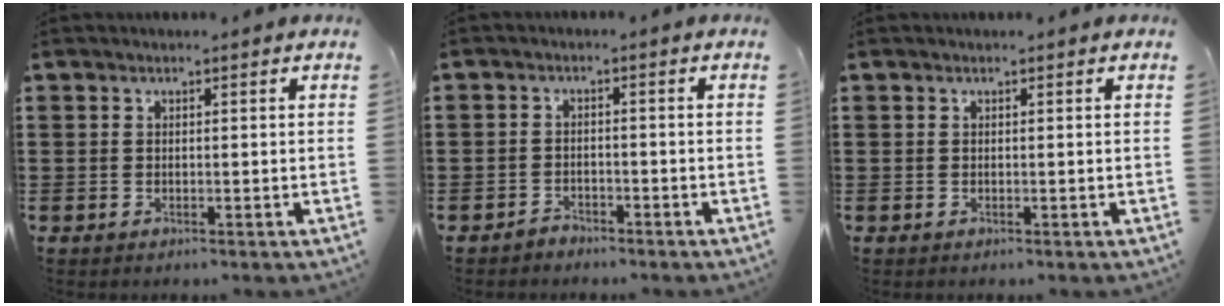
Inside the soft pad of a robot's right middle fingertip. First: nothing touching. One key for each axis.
{"total": 2.1, "fx": -1.9, "fy": 0.7, "fz": -0.2, "tx": -0.003, "ty": 0.004, "tz": -0.044}
{"total": 0.0}